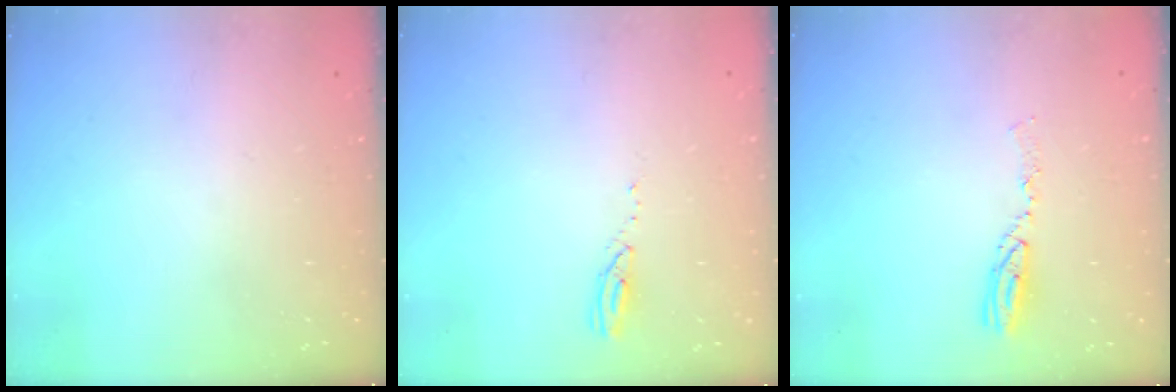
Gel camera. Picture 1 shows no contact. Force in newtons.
{"total": 3.4, "press": 3.3, "slide": 0.3}
{"total": 6.5, "press": 6.5, "slide": 0.7}